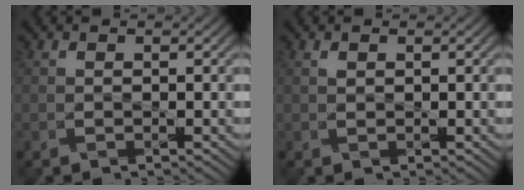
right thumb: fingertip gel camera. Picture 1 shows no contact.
{"total": 0.6, "force": [0.5, 0.0, 0.2], "torque": [-0.012, 0.002, 0.012]}